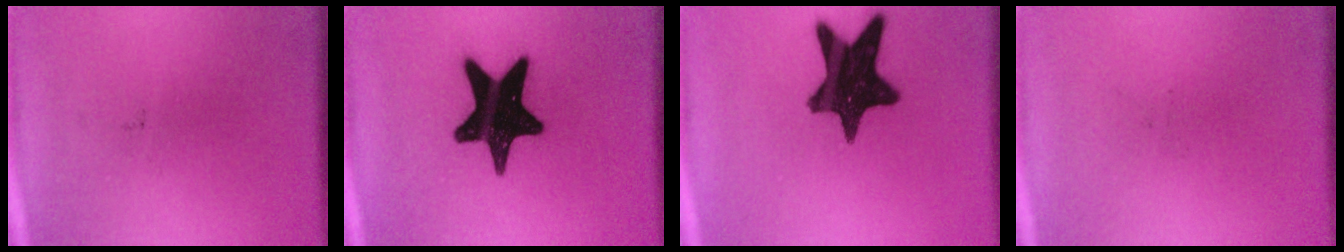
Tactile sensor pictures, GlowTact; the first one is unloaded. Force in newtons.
{"total": 18.9}
{"total": 15.6}
{"total": 0.0}